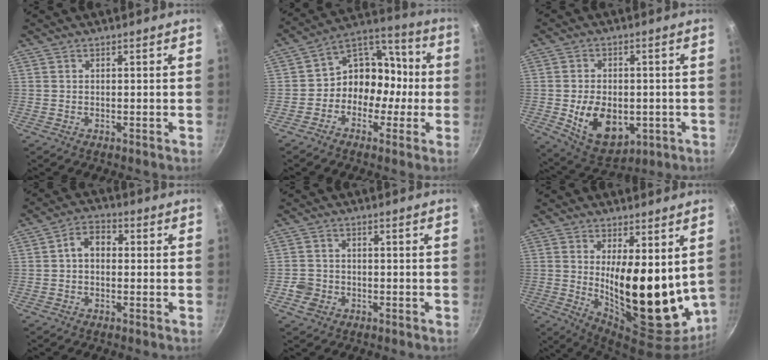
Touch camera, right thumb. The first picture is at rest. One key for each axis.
{"total": 11.7, "fx": -2.3, "fy": 9.7, "fz": 6.3, "tx": -0.039, "ty": 0.060, "tz": -0.055}
{"total": 13.4, "fx": -2.5, "fy": 9.1, "fz": 9.5, "tx": -0.125, "ty": -0.005, "tz": -0.018}
{"total": 5.0, "fx": 0.2, "fy": 3.6, "fz": 3.5, "tx": -0.040, "ty": 0.014, "tz": -0.007}
{"total": 3.9, "fx": -1.5, "fy": 3.4, "fz": 1.3, "tx": -0.018, "ty": 0.018, "tz": -0.027}
{"total": 19.4, "fx": 2.7, "fy": 8.2, "fz": 17.4, "tx": -0.219, "ty": -0.057, "tz": 0.061}